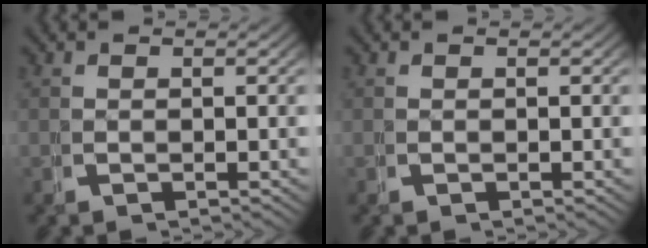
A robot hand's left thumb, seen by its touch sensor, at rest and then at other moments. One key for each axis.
{"total": 0.0}